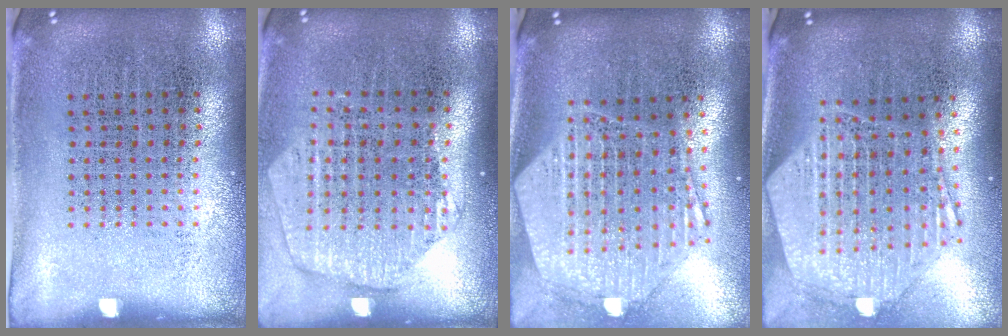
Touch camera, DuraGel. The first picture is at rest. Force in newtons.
{"total": 1.6, "press": 1.5, "slide": 0.7}
{"total": 2.9, "press": 2.3, "slide": 1.7}
{"total": 2.9, "press": 2.3, "slide": 1.7}